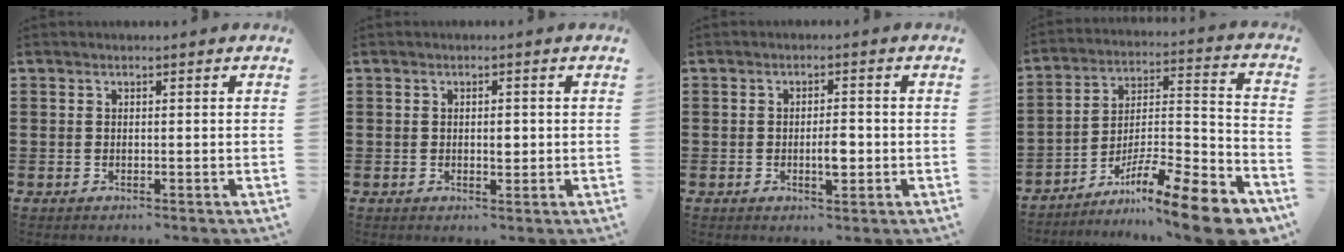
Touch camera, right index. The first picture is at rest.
{"total": 1.8, "force": [0.0, 0.7, 1.7], "torque": [-0.032, 0.001, 0.000]}
{"total": 3.4, "force": [-0.6, 1.2, 3.2], "torque": [-0.057, 0.002, -0.010]}
{"total": 13.0, "force": [-10.0, 1.6, 8.2], "torque": [-0.114, 0.025, -0.184]}